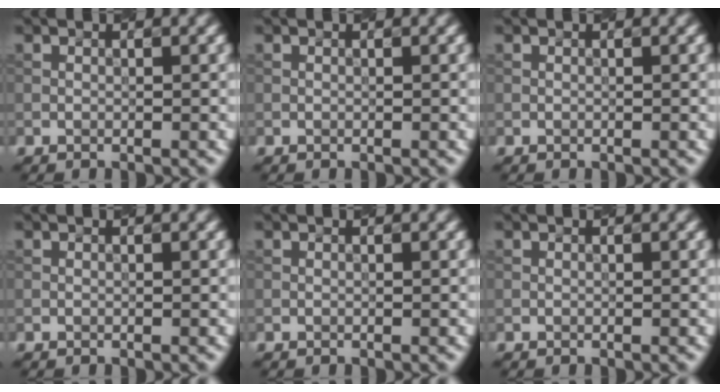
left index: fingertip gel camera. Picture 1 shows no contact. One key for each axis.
{"total": 0.0}
{"total": 0.0}
{"total": 0.0}
{"total": 0.0}
{"total": 0.0}